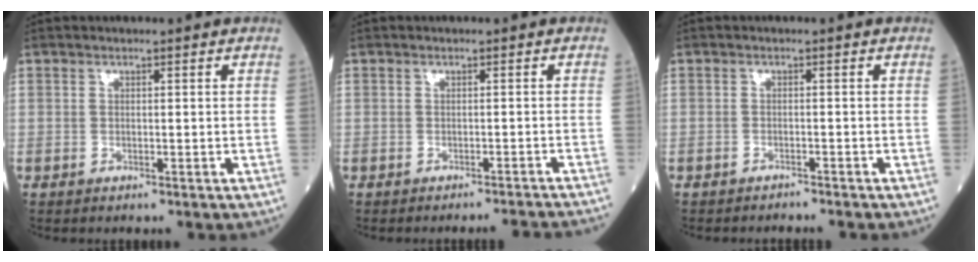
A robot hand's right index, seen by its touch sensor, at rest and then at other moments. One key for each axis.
{"total": 4.8, "fx": -4.7, "fy": -1.0, "fz": 0.6, "tx": -0.004, "ty": -0.011, "tz": -0.052}
{"total": 1.5, "fx": -1.5, "fy": -0.2, "fz": 0.0, "tx": 0.000, "ty": -0.003, "tz": -0.021}